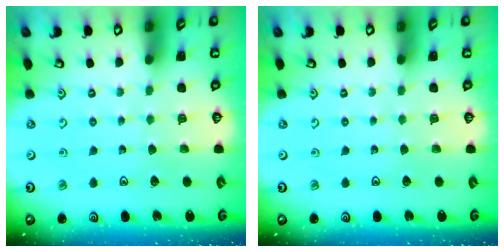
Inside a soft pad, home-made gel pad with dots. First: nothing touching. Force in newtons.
{"total": 0.0}